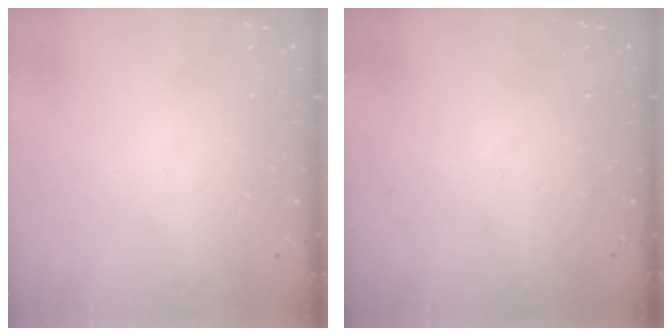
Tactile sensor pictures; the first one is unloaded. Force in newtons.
{"total": 0.0}